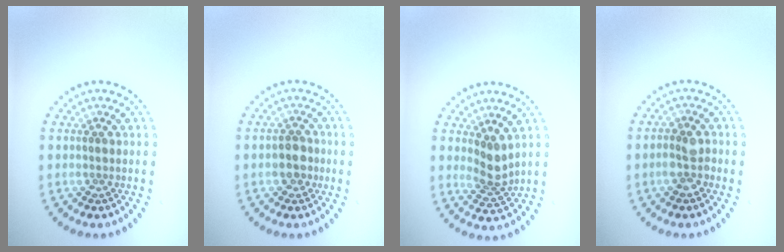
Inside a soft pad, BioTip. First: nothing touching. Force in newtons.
{"total": 2.1, "press": 2.0, "slide": 0.6}
{"total": 2.5, "press": 1.9, "slide": 1.6}
{"total": 2.2, "press": 2.1, "slide": 0.6}